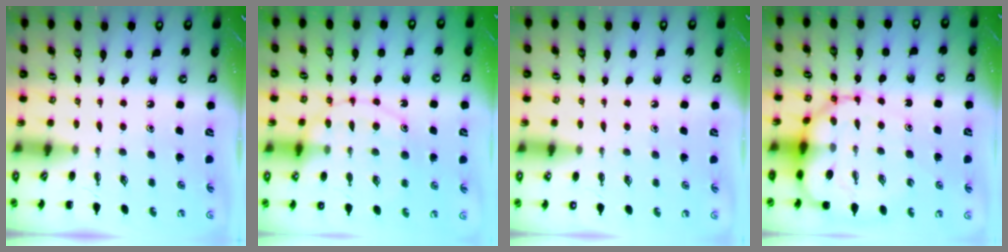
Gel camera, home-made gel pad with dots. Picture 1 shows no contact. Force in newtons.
{"total": 13.1, "press": 13.0, "slide": 1.4}
{"total": 1.3, "press": 1.3, "slide": 0.1}
{"total": 11.7, "press": 11.3, "slide": 3.2}